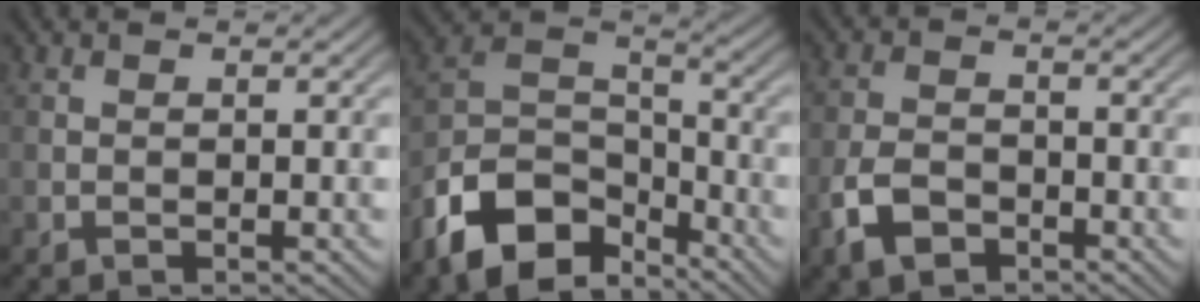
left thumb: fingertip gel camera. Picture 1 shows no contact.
{"total": 12.4, "force": [-8.1, 6.6, 6.7], "torque": [-0.140, -0.012, -0.166]}
{"total": 4.7, "force": [-2.9, 2.5, 2.7], "torque": [-0.056, -0.004, -0.067]}